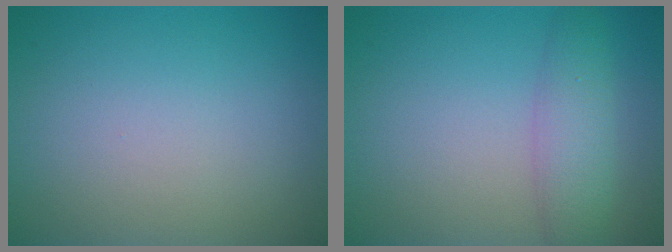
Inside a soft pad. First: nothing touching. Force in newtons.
{"total": 3.6, "press": 3.6, "slide": 0.1}